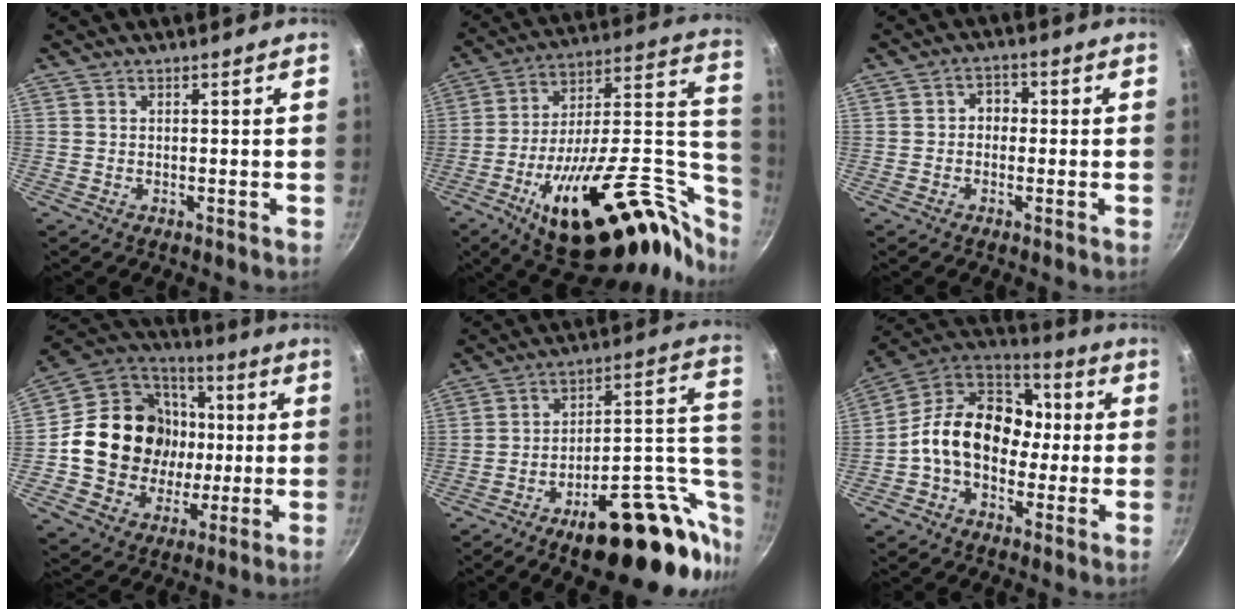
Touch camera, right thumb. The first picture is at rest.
{"total": 38.8, "force": [-13.1, 17.5, 32.1], "torque": [-0.434, 0.069, -0.193]}
{"total": 3.2, "force": [-0.3, 2.6, 1.8], "torque": [-0.007, 0.011, -0.013]}
{"total": 21.8, "force": [0.2, 19.1, 10.5], "torque": [-0.161, 0.027, 0.011]}
{"total": 26.7, "force": [-10.4, 12.3, 21.3], "torque": [-0.239, 0.062, -0.145]}
{"total": 17.4, "force": [-1.1, 13.0, 11.5], "torque": [-0.145, 0.048, -0.042]}